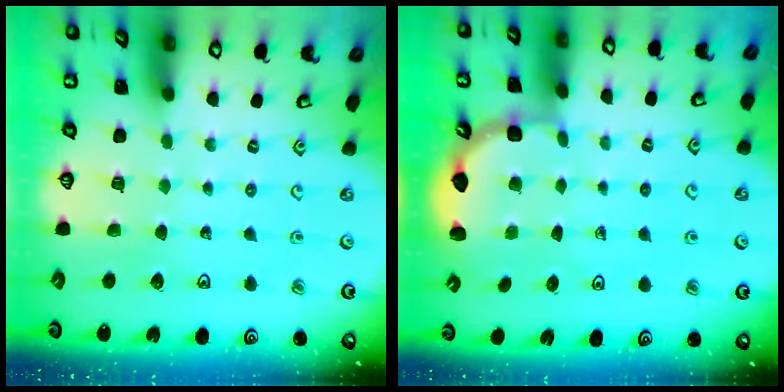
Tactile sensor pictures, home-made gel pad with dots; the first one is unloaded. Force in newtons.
{"total": 3.8, "press": 3.3, "slide": 2.1}